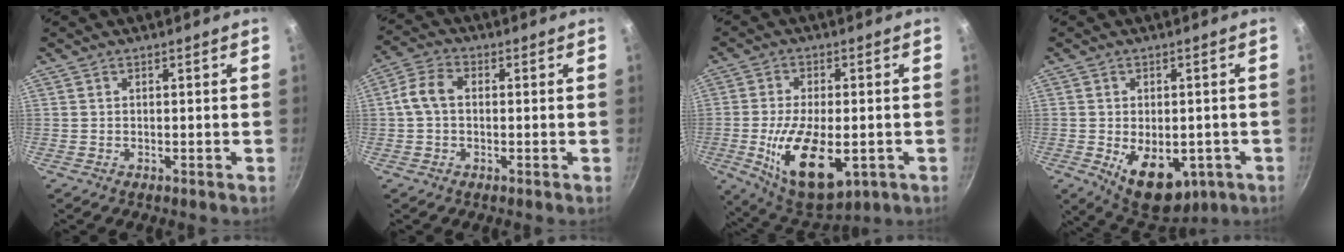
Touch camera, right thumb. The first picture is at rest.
{"total": 5.9, "force": [0.2, 4.0, 4.3], "torque": [-0.087, 0.019, -0.003]}
{"total": 16.0, "force": [-3.9, 7.8, 13.4], "torque": [-0.227, -0.010, -0.044]}
{"total": 12.6, "force": [-4.1, 7.6, 9.1], "torque": [-0.118, 0.000, -0.041]}